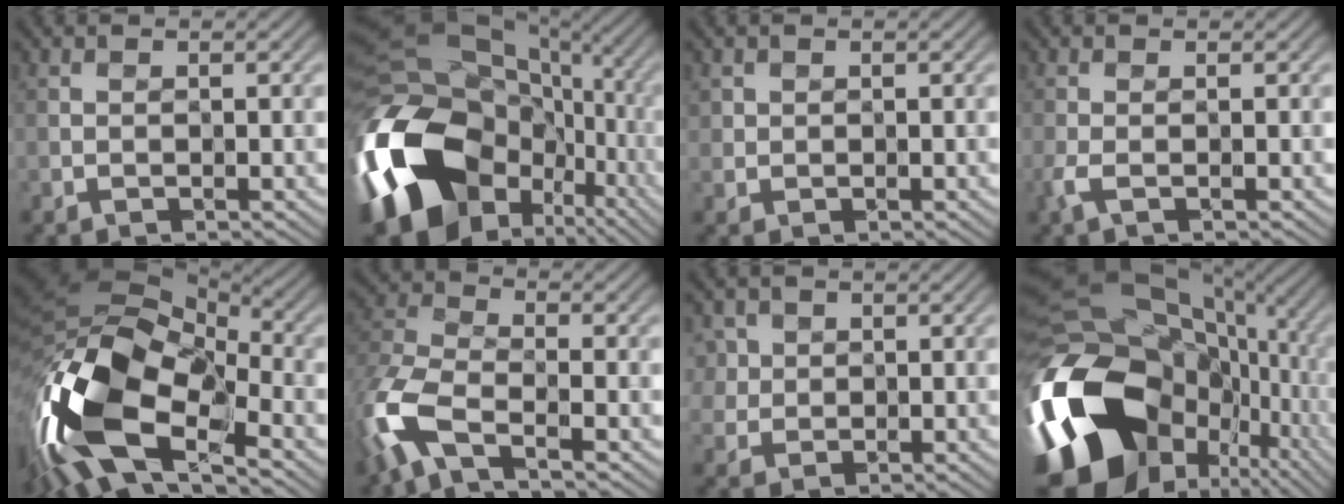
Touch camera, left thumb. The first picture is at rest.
{"total": 20.1, "force": [-5.6, 15.0, 12.2], "torque": [-0.304, -0.011, -0.103]}
{"total": 1.1, "force": [0.6, 0.9, 0.1], "torque": [-0.006, -0.003, 0.012]}
{"total": 1.8, "force": [-0.6, 0.4, 1.6], "torque": [-0.052, 0.001, -0.017]}
{"total": 17.9, "force": [-8.0, 8.8, 13.3], "torque": [-0.297, -0.017, -0.158]}
{"total": 9.0, "force": [-4.6, 3.3, 7.0], "torque": [-0.173, -0.007, -0.113]}
{"total": 3.6, "force": [1.2, 3.1, 1.3], "torque": [-0.055, 0.006, 0.027]}
{"total": 21.7, "force": [-4.1, 16.5, 13.4], "torque": [-0.330, -0.034, -0.044]}